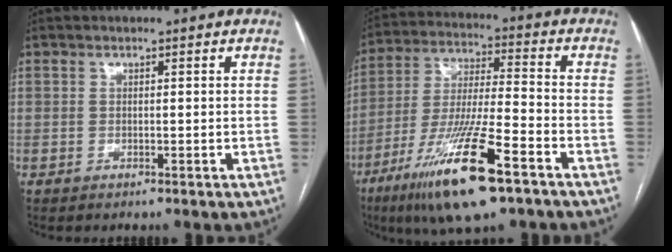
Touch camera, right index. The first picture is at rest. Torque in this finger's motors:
{"motor_torque": [1.73, -0.41, 1.05, 0.21]}